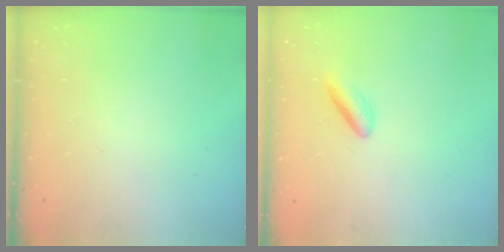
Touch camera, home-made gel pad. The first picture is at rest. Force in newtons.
{"total": 2.7, "press": 2.6, "slide": 0.8}